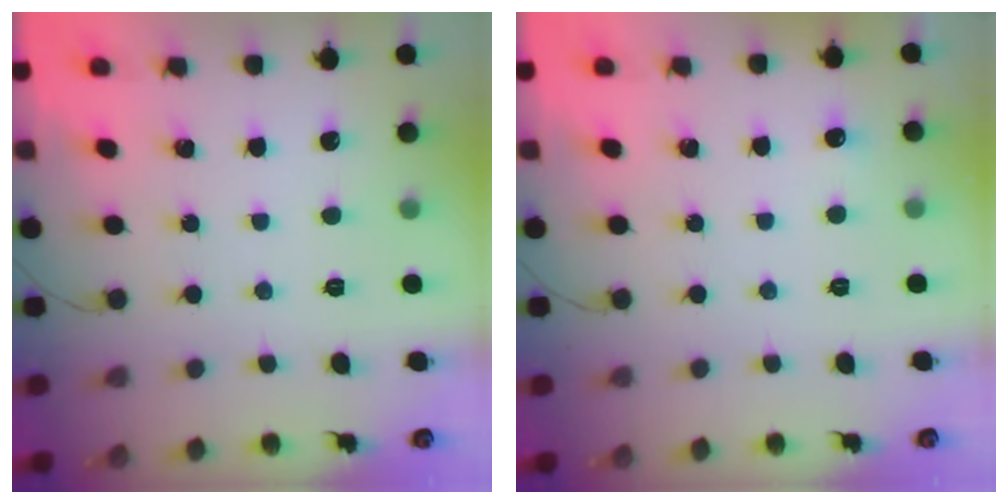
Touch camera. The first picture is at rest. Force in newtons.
{"total": 12.0, "press": 2.8, "slide": 11.6}